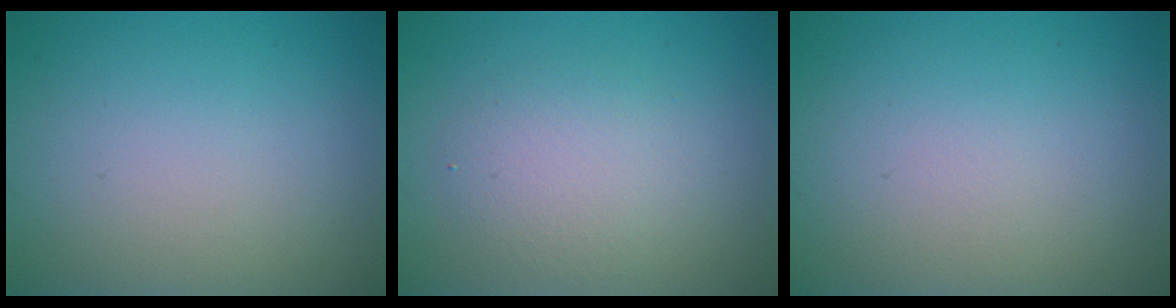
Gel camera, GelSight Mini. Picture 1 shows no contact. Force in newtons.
{"total": 2.9, "press": 2.8, "slide": 0.2}
{"total": 0.0}